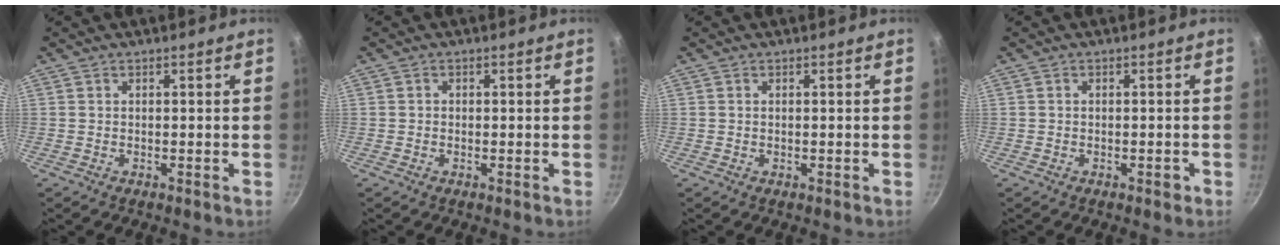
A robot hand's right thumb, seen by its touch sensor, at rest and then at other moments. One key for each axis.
{"total": 0.5, "fx": -0.1, "fy": 0.5, "fz": 0.2, "tx": -0.001, "ty": 0.002, "tz": -0.003}
{"total": 0.0}
{"total": 1.2, "fx": -0.6, "fy": 0.7, "fz": 0.7, "tx": -0.006, "ty": 0.009, "tz": -0.006}